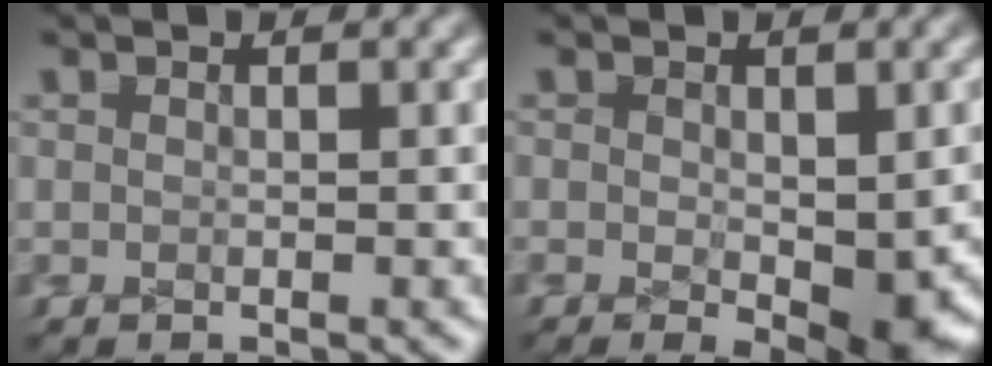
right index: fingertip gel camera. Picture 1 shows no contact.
{"total": 3.4, "force": [-1.2, 1.4, 2.9], "torque": [-0.047, -0.027, -0.008]}